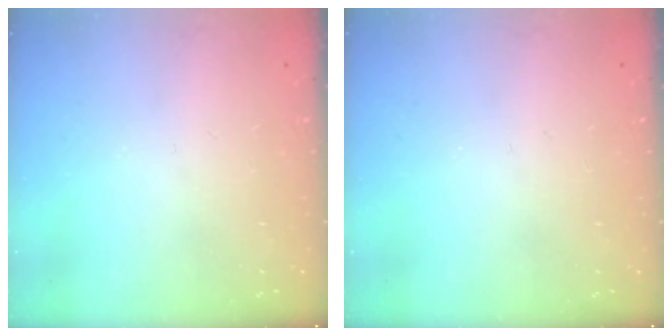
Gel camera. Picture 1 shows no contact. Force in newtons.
{"total": 0.0}